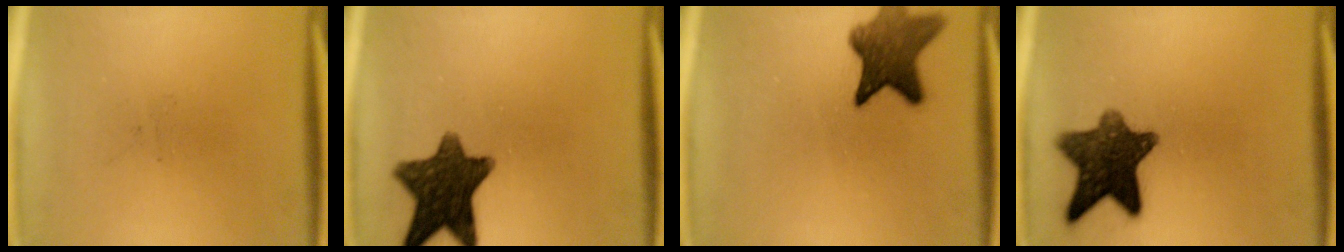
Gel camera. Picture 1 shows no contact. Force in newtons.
{"total": 12.2}
{"total": 8.3}
{"total": 11.3}